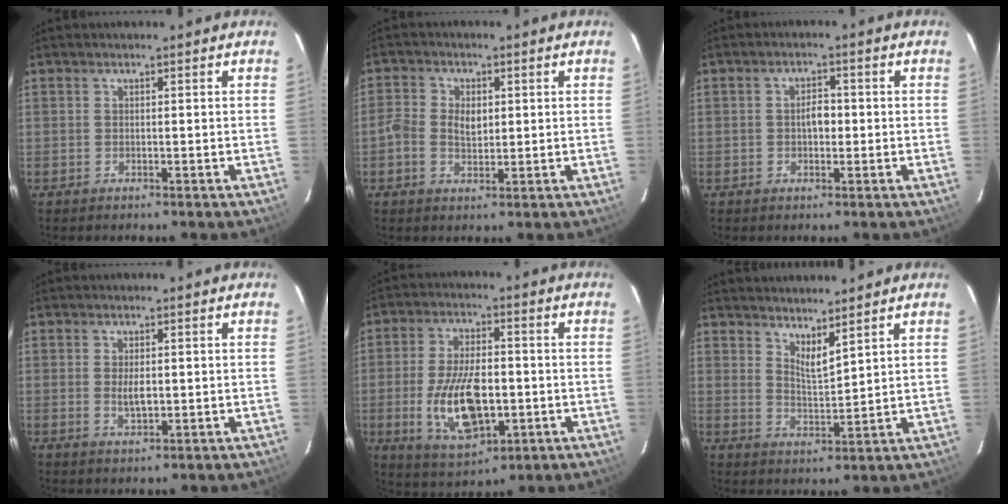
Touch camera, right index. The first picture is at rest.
{"total": 4.5, "force": [-0.1, 3.0, 3.3], "torque": [-0.071, 0.006, -0.007]}
{"total": 3.1, "force": [-0.2, 1.9, 2.5], "torque": [-0.043, 0.008, -0.003]}
{"total": 3.3, "force": [-0.1, 1.6, 2.8], "torque": [-0.049, -0.007, 0.001]}
{"total": 14.4, "force": [-2.8, 7.0, 12.3], "torque": [-0.242, -0.011, -0.037]}
{"total": 4.8, "force": [4.0, 0.6, 2.5], "torque": [-0.041, -0.009, 0.067]}